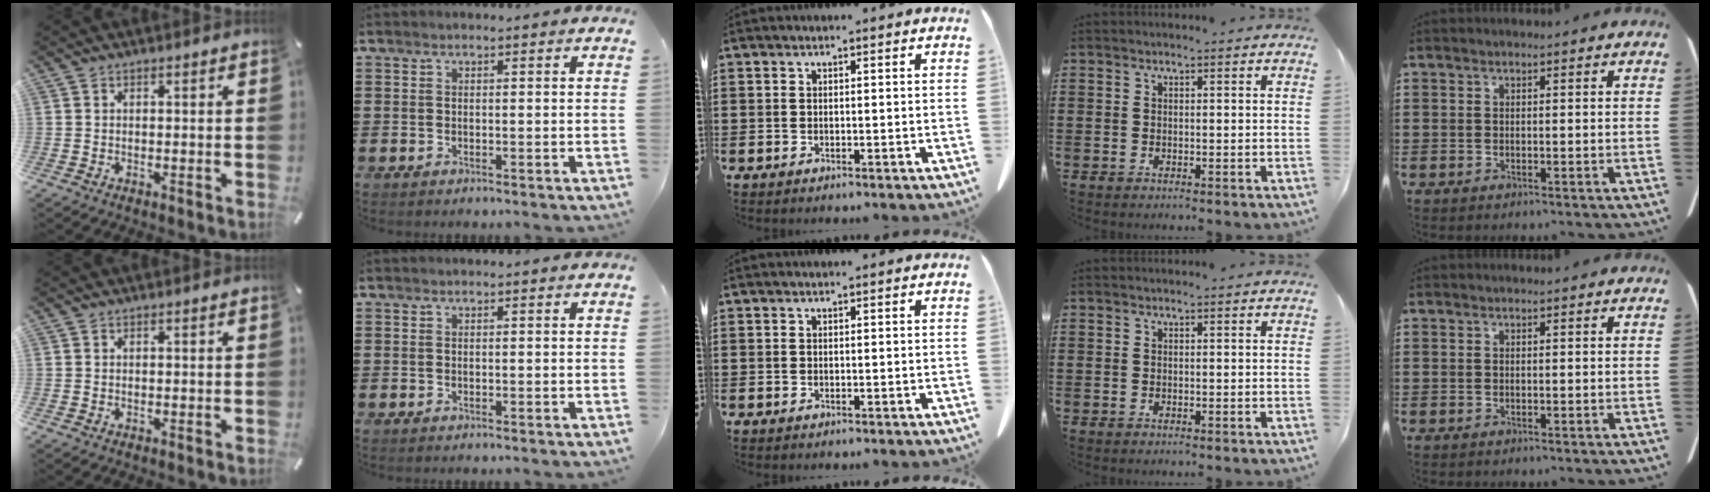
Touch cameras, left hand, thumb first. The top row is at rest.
{}